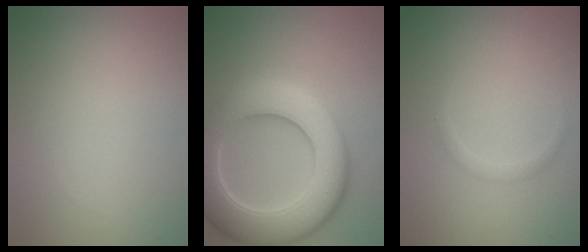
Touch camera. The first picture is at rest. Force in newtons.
{"total": 10.2, "press": 10.2, "slide": 0.7}
{"total": 0.8, "press": 0.8, "slide": 0.0}